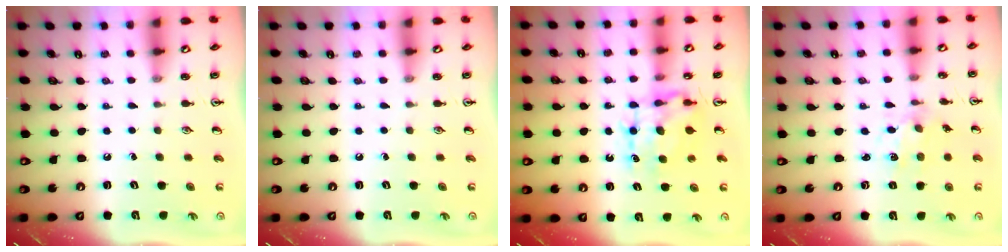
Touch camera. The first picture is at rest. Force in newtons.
{"total": 0.0}
{"total": 8.3, "press": 8.2, "slide": 0.8}
{"total": 2.6, "press": 2.5, "slide": 0.4}